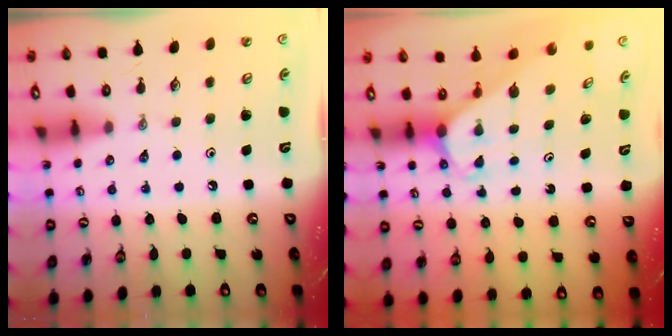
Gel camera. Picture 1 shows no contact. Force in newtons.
{"total": 1.9, "press": 1.9, "slide": 0.1}